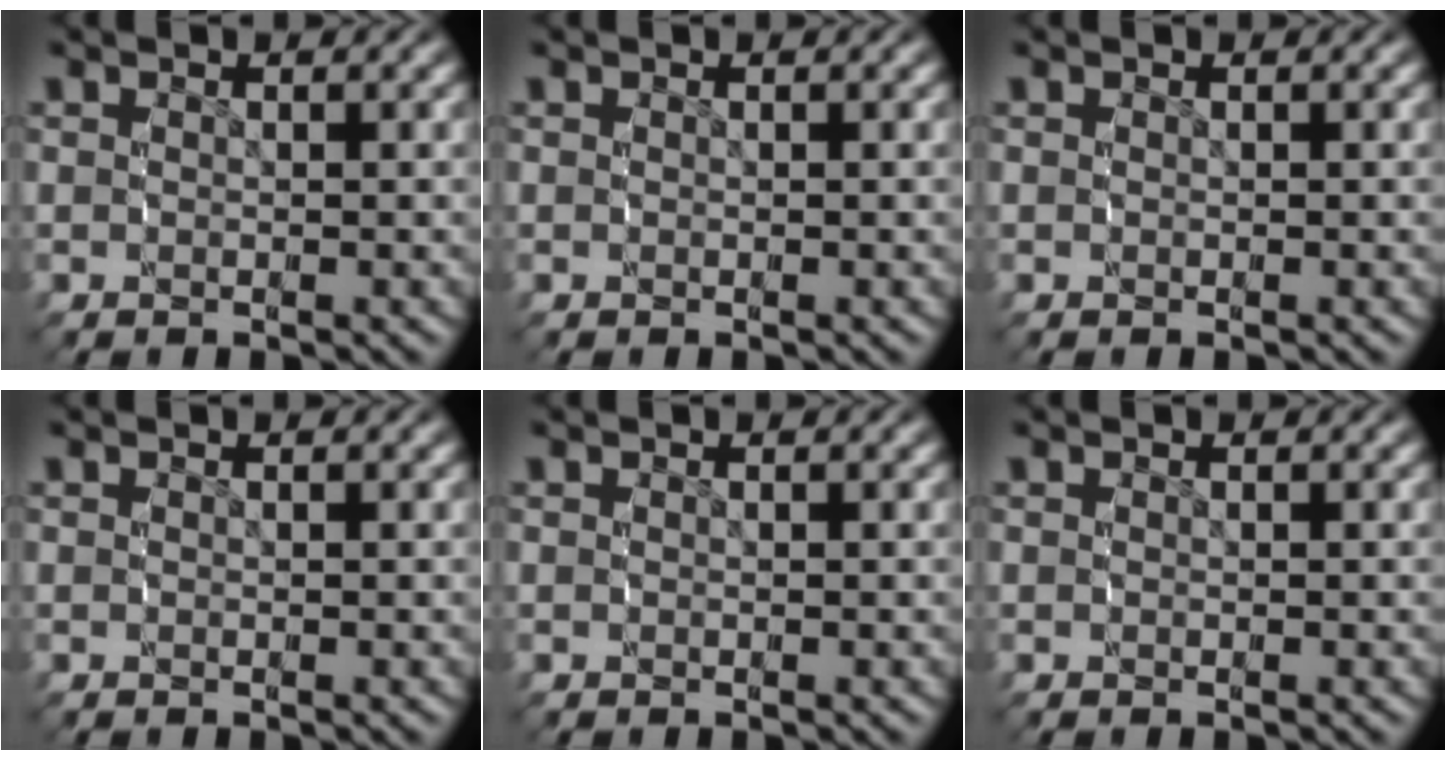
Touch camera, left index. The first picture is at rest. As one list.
[{"total": 0.0}, {"total": 0.0}, {"total": 0.0}, {"total": 0.0}, {"total": 0.0}]